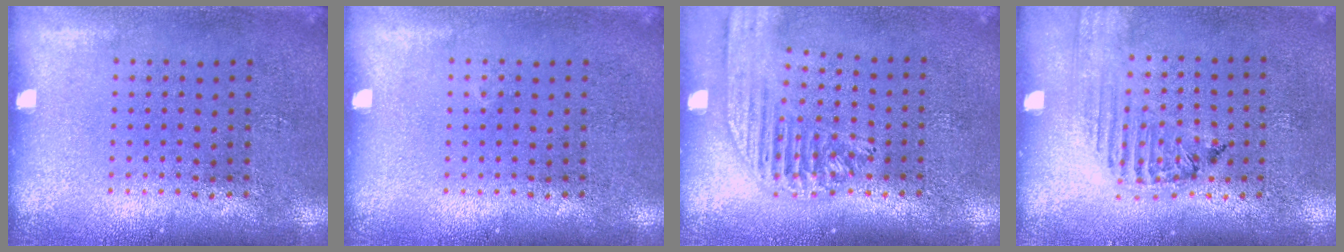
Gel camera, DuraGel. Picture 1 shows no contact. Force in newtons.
{"total": 0.0}
{"total": 1.6, "press": 1.4, "slide": 0.6}
{"total": 1.5, "press": 1.5, "slide": 0.3}